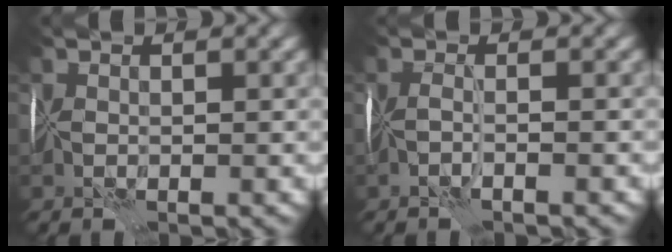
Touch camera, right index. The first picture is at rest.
{"total": 1.7, "force": [-1.0, -1.3, -0.3], "torque": [0.004, -0.003, -0.024]}